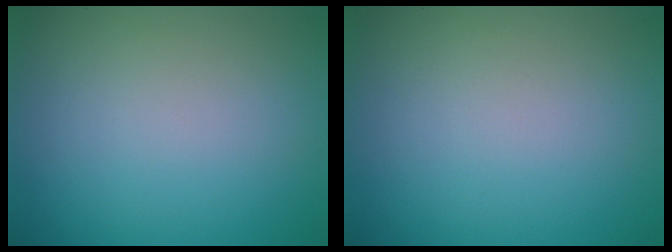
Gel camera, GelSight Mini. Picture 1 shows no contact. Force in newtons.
{"total": 0.0}